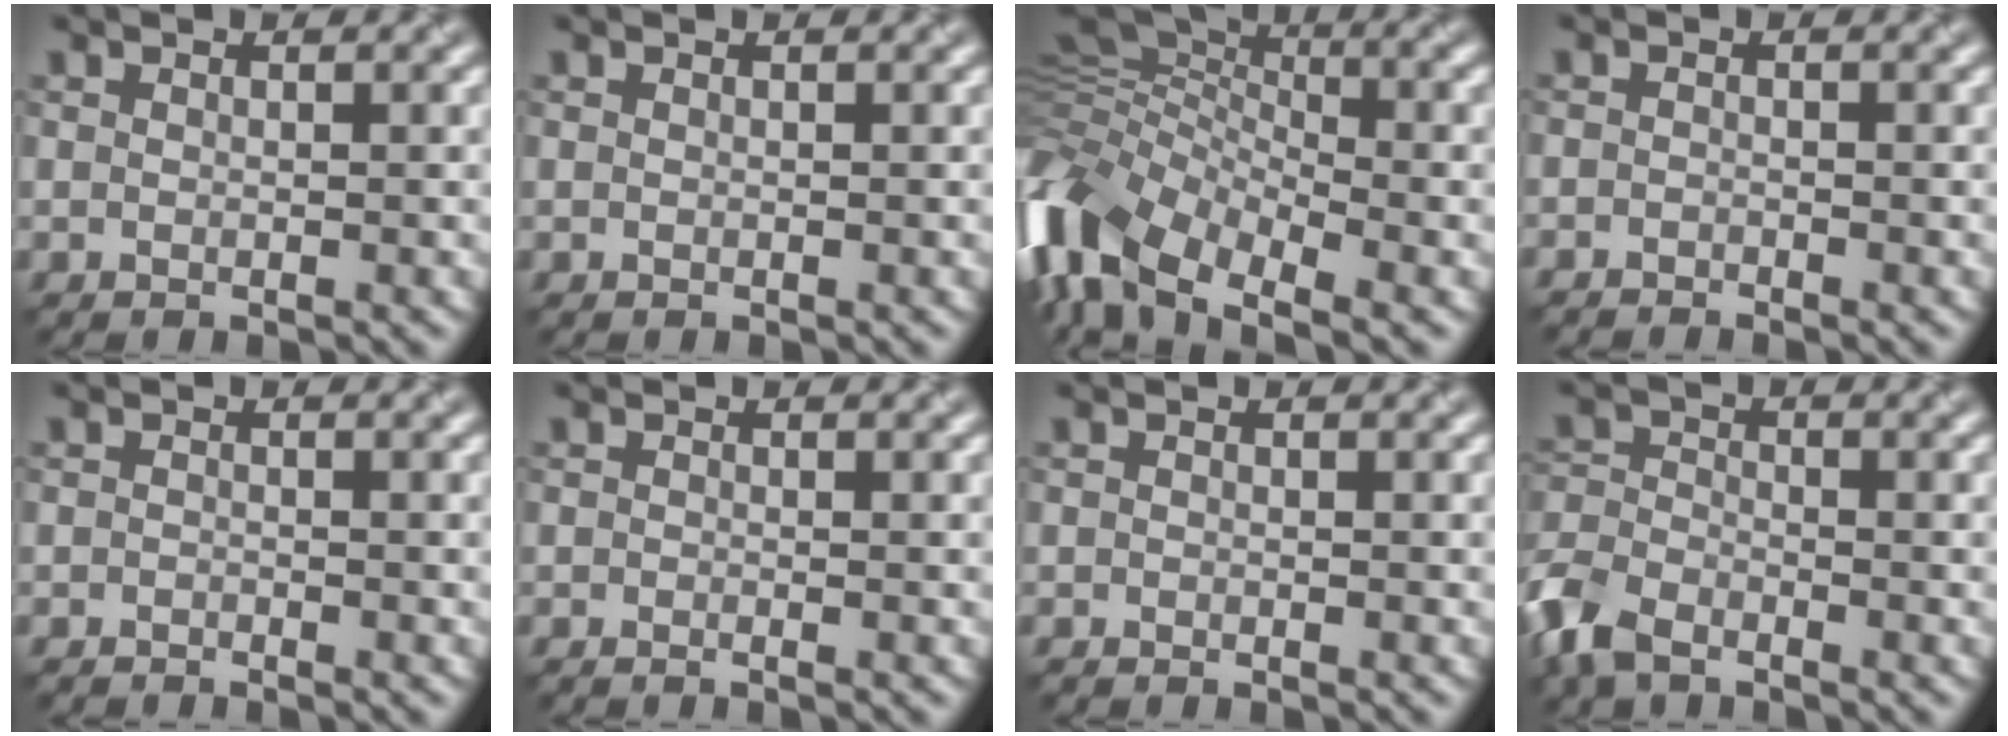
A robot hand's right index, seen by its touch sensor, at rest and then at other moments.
{"total": 0.0}
{"total": 12.8, "force": [-5.0, 7.2, 9.4], "torque": [-0.224, -0.008, -0.093]}
{"total": 1.1, "force": [-1.0, 0.1, 0.2], "torque": [-0.001, -0.004, -0.023]}
{"total": 1.1, "force": [-1.1, 0.0, 0.2], "torque": [-0.004, -0.004, -0.023]}
{"total": 0.9, "force": [-0.7, 0.2, 0.6], "torque": [-0.006, -0.010, -0.017]}
{"total": 0.8, "force": [-0.8, 0.0, 0.1], "torque": [0.001, -0.007, -0.017]}
{"total": 5.2, "force": [-3.7, 2.4, 2.6], "torque": [-0.063, -0.006, -0.093]}